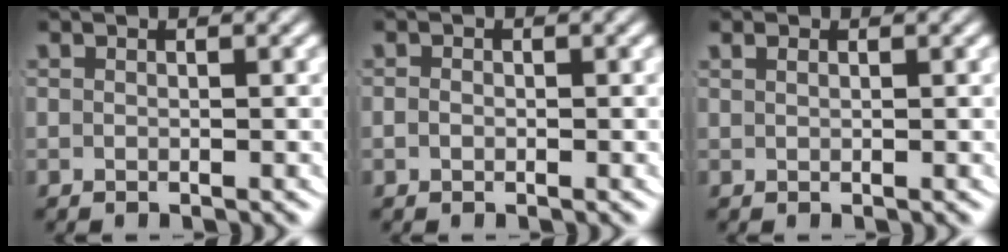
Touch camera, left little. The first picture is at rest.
{"total": 0.6, "force": [-0.4, 0.3, 0.3], "torque": [-0.011, -0.006, -0.003]}
{"total": 0.6, "force": [0.4, 0.1, 0.4], "torque": [-0.005, -0.001, 0.010]}